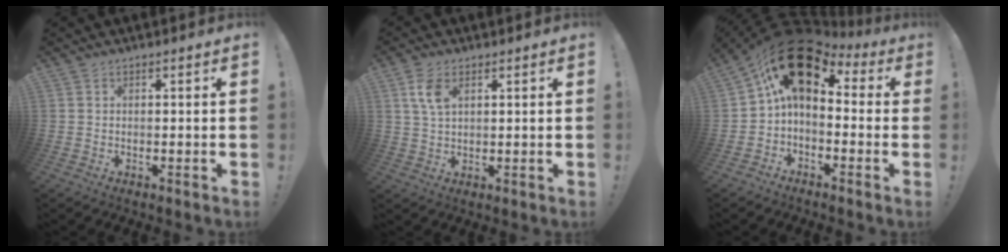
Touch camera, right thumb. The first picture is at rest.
{"total": 6.1, "force": [2.6, 3.2, 4.4], "torque": [-0.080, -0.011, 0.045]}
{"total": 17.3, "force": [6.9, 9.4, 12.8], "torque": [-0.208, -0.028, 0.132]}